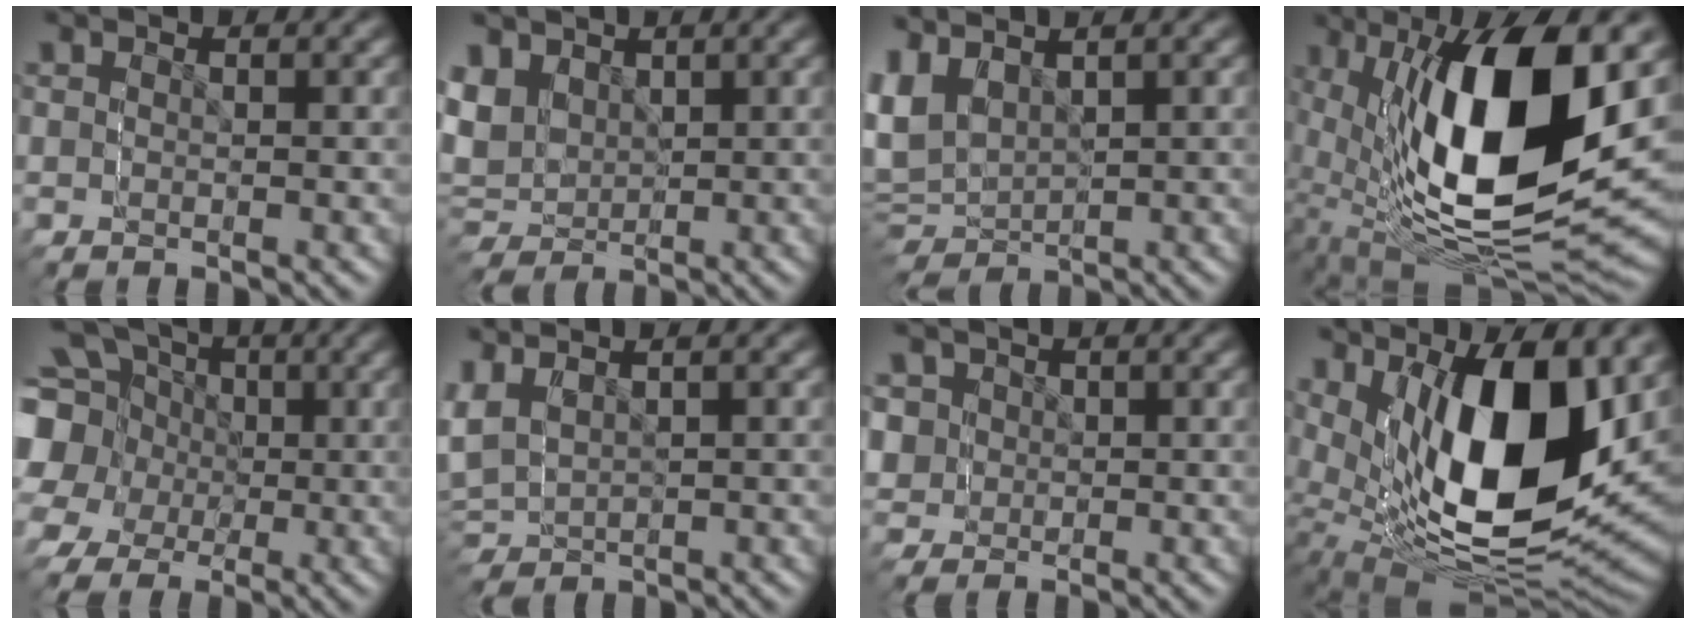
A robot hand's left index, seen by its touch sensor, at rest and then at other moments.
{"total": 6.6, "force": [1.3, 6.4, 0.9], "torque": [-0.062, -0.027, 0.031]}
{"total": 8.9, "force": [-0.2, 8.2, 3.4], "torque": [-0.116, -0.035, 0.016]}
{"total": 15.3, "force": [1.4, 9.2, 12.2], "torque": [-0.249, -0.015, 0.035]}
{"total": 14.2, "force": [2.5, 12.0, 7.2], "torque": [-0.151, -0.028, 0.036]}
{"total": 7.2, "force": [0.0, 6.5, 3.0], "torque": [-0.115, -0.033, 0.018]}
{"total": 5.9, "force": [1.6, 5.7, 0.2], "torque": [-0.034, -0.035, 0.032]}
{"total": 15.2, "force": [2.7, 9.9, 11.2], "torque": [-0.235, -0.016, 0.051]}